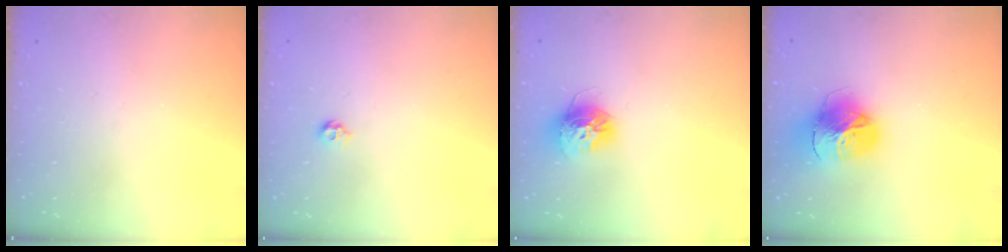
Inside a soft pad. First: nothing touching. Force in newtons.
{"total": 4.4, "press": 4.3, "slide": 0.9}
{"total": 13.5, "press": 13.4, "slide": 1.2}
{"total": 17.1, "press": 17.0, "slide": 1.9}